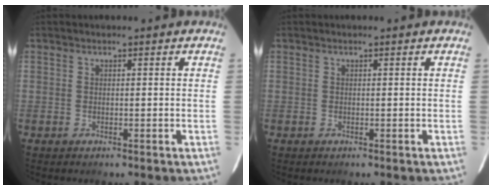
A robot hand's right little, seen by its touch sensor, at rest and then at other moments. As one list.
[{"total": 0.0}]